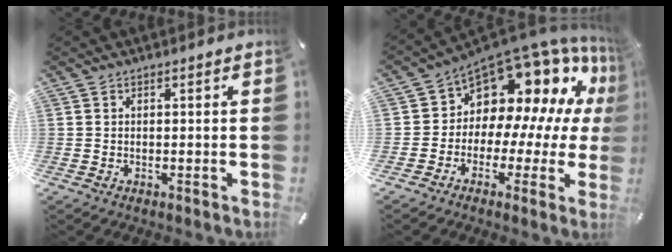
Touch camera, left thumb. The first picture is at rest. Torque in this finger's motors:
{"motor_torque": [0.68, 1.59, 0.93, 0.39, 0.07]}